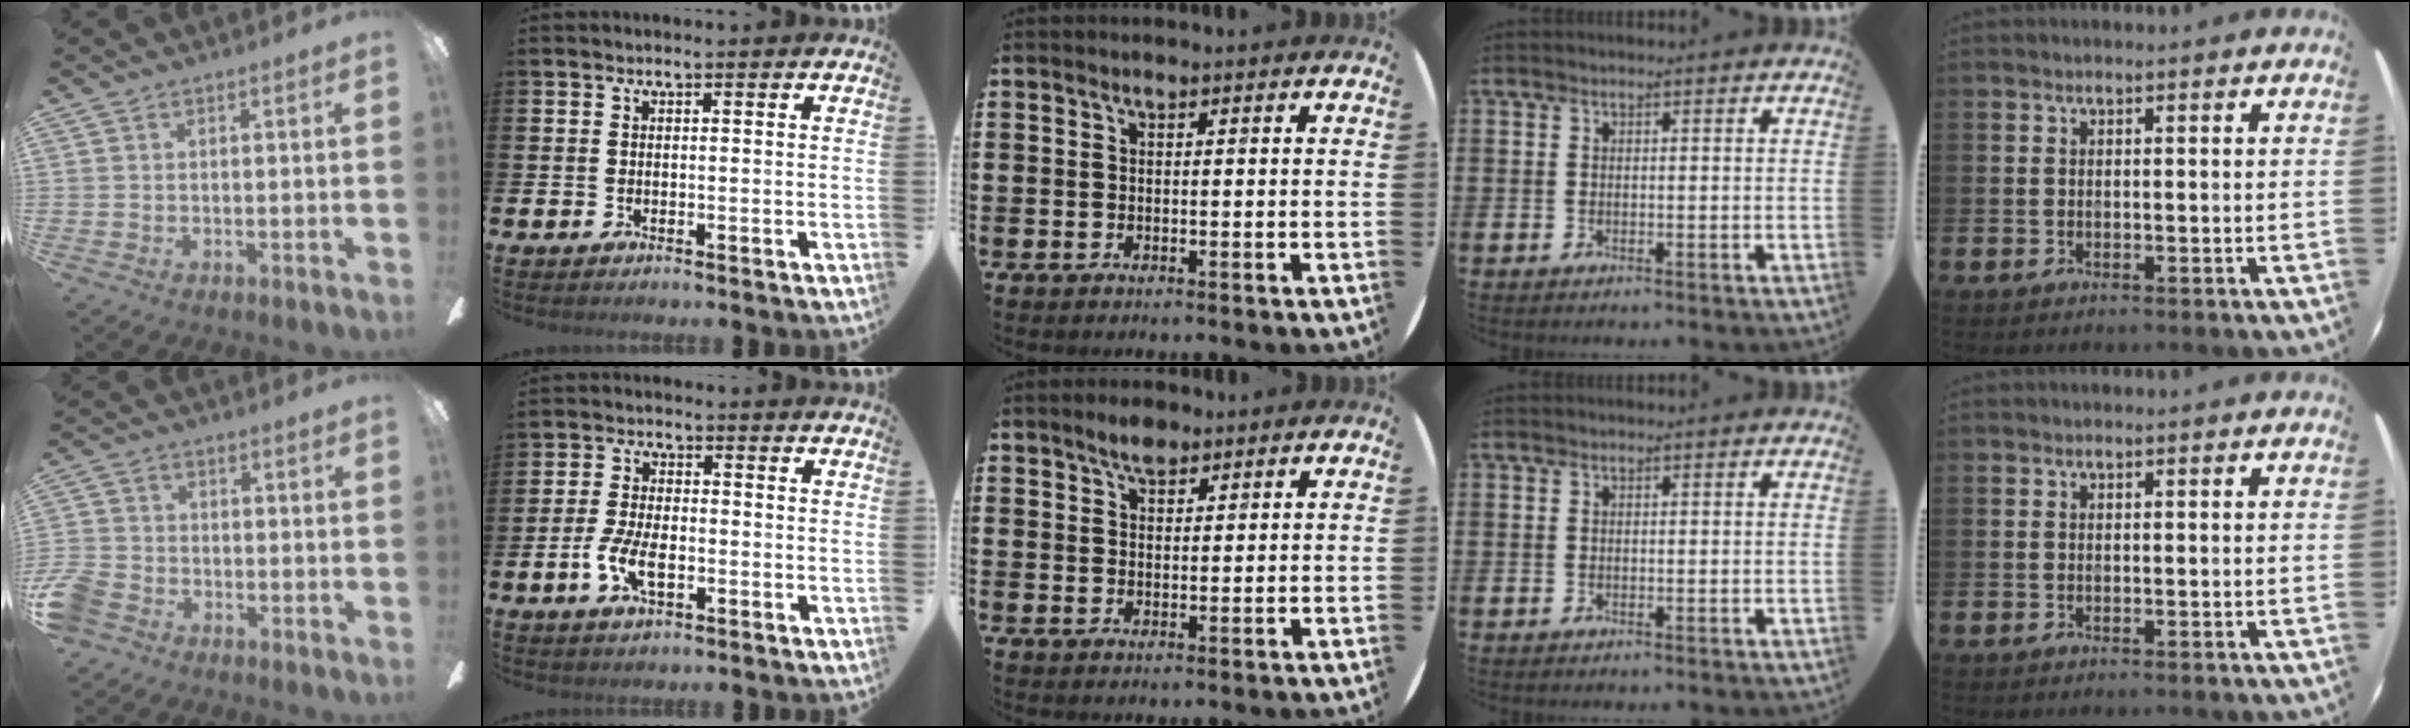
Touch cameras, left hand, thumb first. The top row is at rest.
{"thumb": {"total": 6.7, "force": [-3.9, 4.6, 2.8], "torque": [-0.071, 0.021, -0.077]}, "index": {"total": 5.4, "force": [-1.6, 2.5, 4.5], "torque": [-0.088, 0.002, -0.030]}, "middle": {"total": 3.0, "force": [2.5, 1.3, 1.2], "torque": [-0.017, 0.003, 0.045]}}